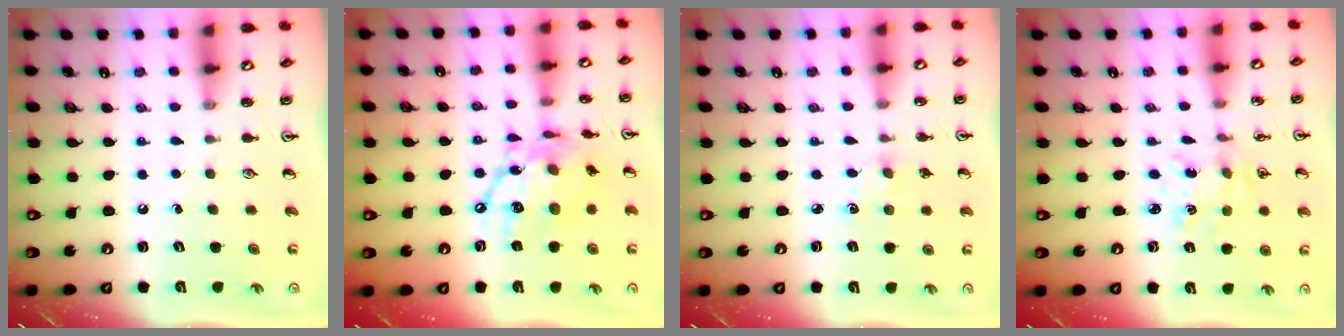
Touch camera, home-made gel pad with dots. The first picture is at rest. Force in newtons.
{"total": 15.3, "press": 15.2, "slide": 1.3}
{"total": 4.2, "press": 4.2, "slide": 0.6}
{"total": 2.1, "press": 2.1, "slide": 0.1}